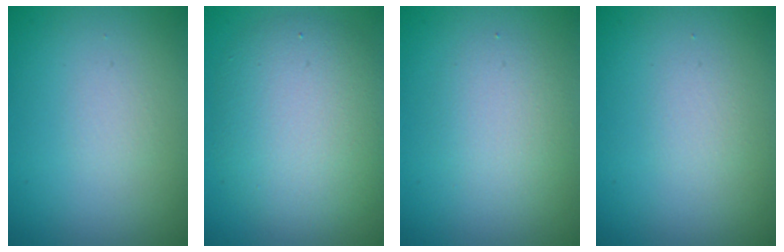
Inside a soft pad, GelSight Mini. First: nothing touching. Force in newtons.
{"total": 6.4, "press": 6.4, "slide": 0.5}
{"total": 2.3, "press": 2.3, "slide": 0.2}
{"total": 1.1, "press": 1.1, "slide": 0.1}